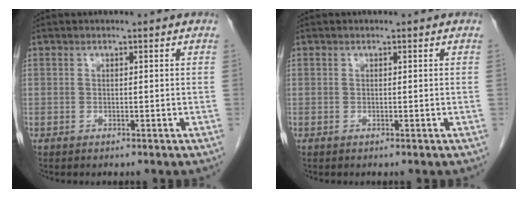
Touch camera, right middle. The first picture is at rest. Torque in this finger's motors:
{"motor_torque": [0.14, 0.03, 0.02, 0.01]}